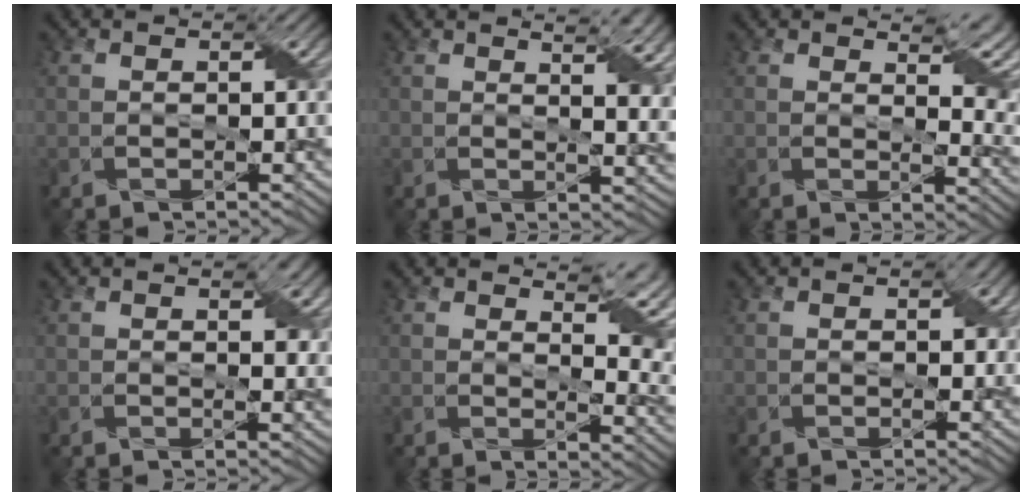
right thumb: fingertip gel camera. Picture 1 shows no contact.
{"total": 8.6, "force": [3.9, 3.5, 6.8], "torque": [-0.074, 0.023, 0.045]}
{"total": 6.1, "force": [3.3, 1.7, 4.8], "torque": [-0.069, 0.005, 0.057]}
{"total": 3.4, "force": [1.2, 1.5, 2.8], "torque": [-0.040, -0.006, 0.026]}
{"total": 6.7, "force": [3.8, 1.7, 5.3], "torque": [-0.077, 0.007, 0.070]}
{"total": 1.1, "force": [0.1, 0.8, 0.7], "torque": [-0.009, -0.002, 0.004]}